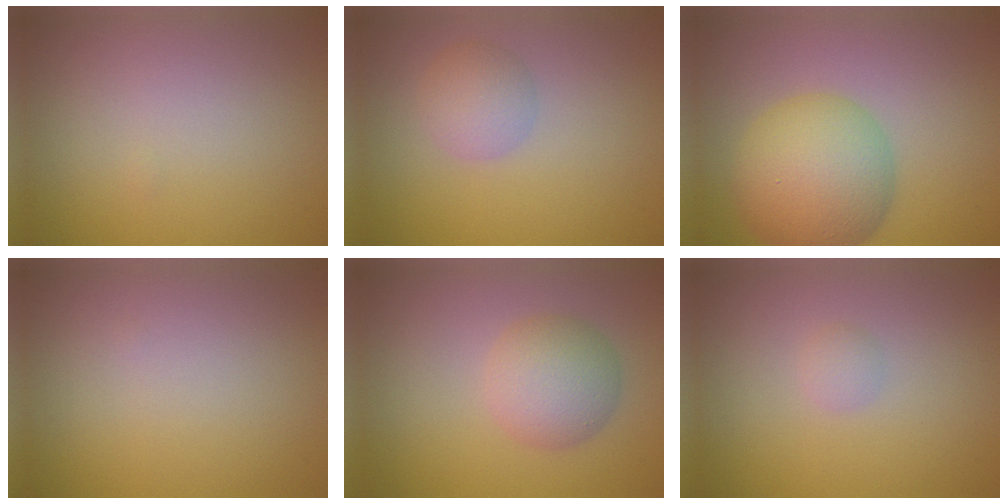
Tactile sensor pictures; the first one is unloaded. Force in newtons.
{"total": 2.5, "press": 2.5, "slide": 0.1}
{"total": 8.1, "press": 8.1, "slide": 0.2}
{"total": 0.0}
{"total": 4.0, "press": 4.0, "slide": 0.1}
{"total": 0.9, "press": 0.8, "slide": 0.1}